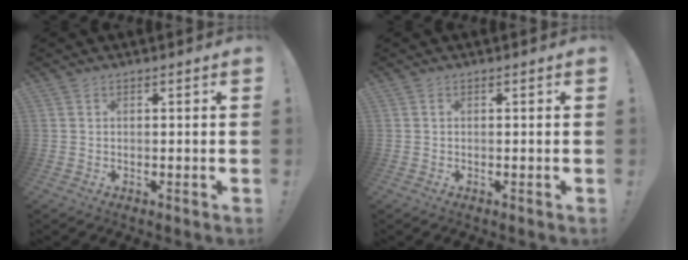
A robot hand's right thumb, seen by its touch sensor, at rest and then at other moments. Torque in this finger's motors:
{"motor_torque": [0.14, 0.10, 0.19, -0.08, -0.04]}